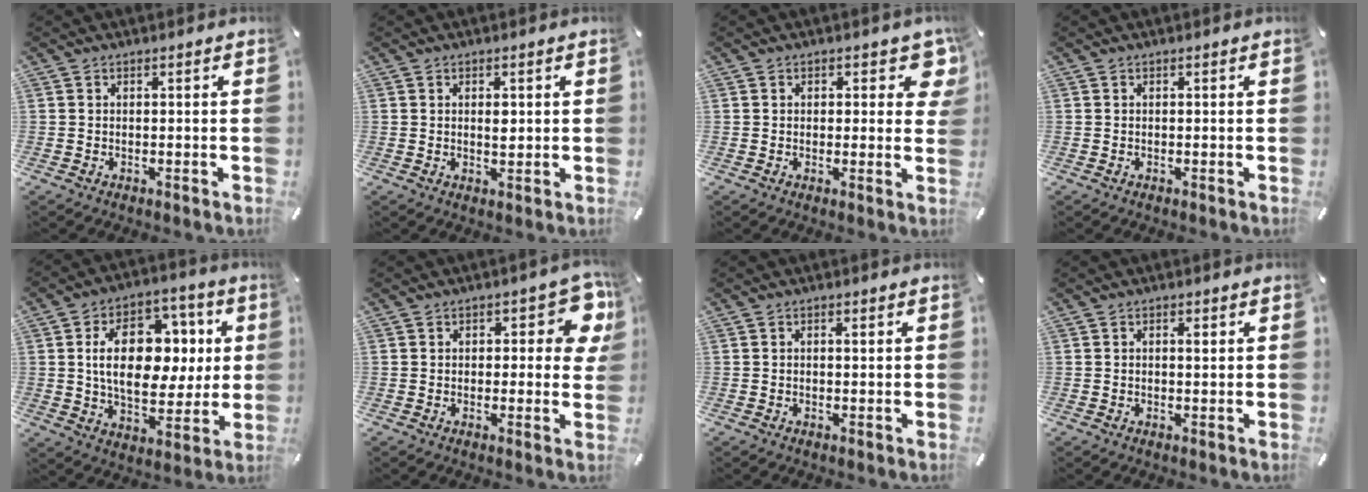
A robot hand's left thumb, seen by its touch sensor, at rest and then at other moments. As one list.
[{"total": 2.4, "force": [0.4, 1.2, 2.0], "torque": [-0.026, -0.003, 0.003]}, {"total": 6.0, "force": [2.7, 3.3, 4.2], "torque": [-0.032, -0.012, 0.039]}, {"total": 0.0}, {"total": 17.9, "force": [2.9, 12.0, 13.0], "torque": [-0.211, 0.007, 0.054]}, {"total": 9.1, "force": [3.0, 4.7, 7.3], "torque": [-0.075, -0.011, 0.044]}, {"total": 0.9, "force": [0.1, 0.6, 0.7], "torque": [-0.014, 0.004, 0.001]}, {"total": 1.6, "force": [0.4, 0.9, 1.3], "torque": [-0.010, -0.001, 0.002]}]